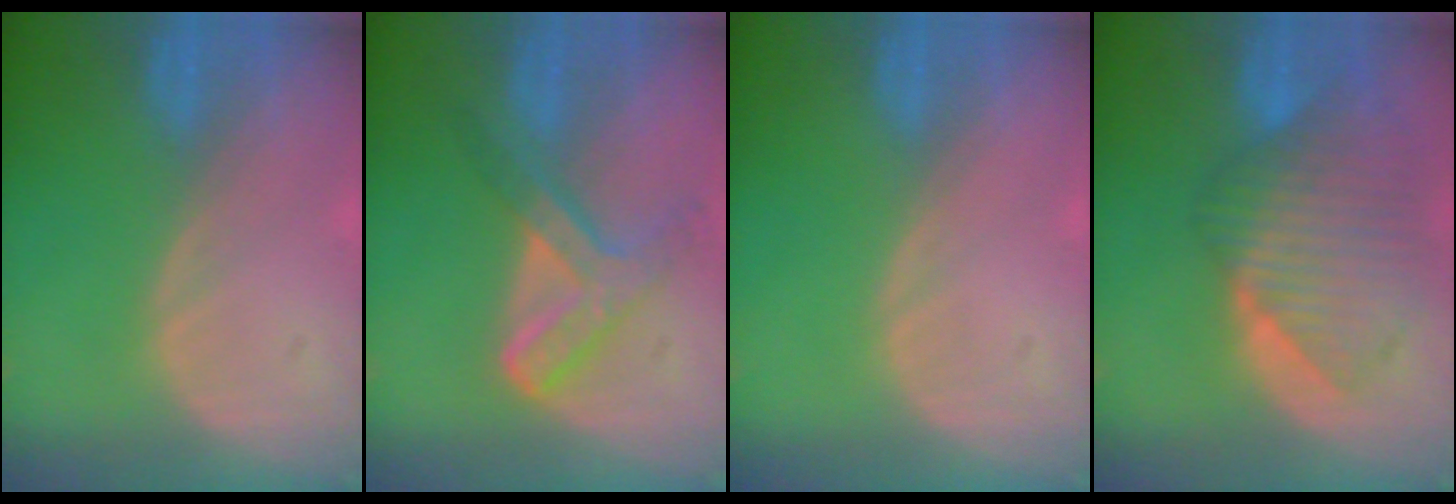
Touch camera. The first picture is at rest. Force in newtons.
{"total": 7.2, "press": 6.2, "slide": 3.8}
{"total": 0.0}
{"total": 10.2, "press": 8.8, "slide": 5.1}